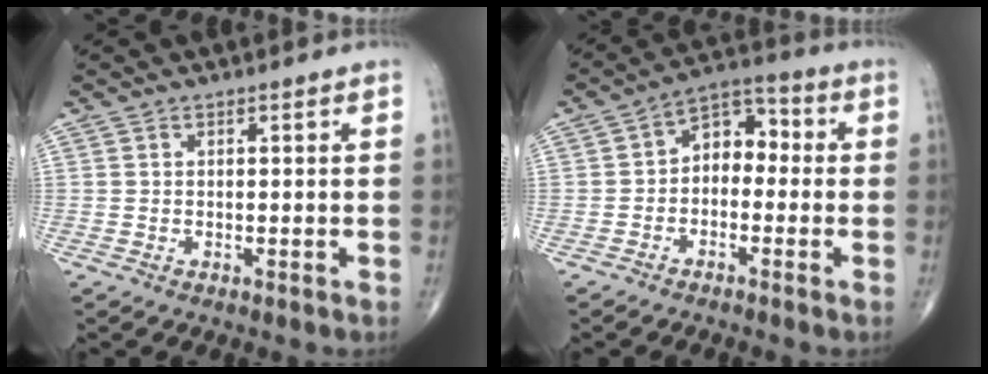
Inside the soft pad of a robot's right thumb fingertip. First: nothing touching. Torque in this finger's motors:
{"motor_torque": [-0.18, 0.08, 0.56, -0.02, 0.11]}